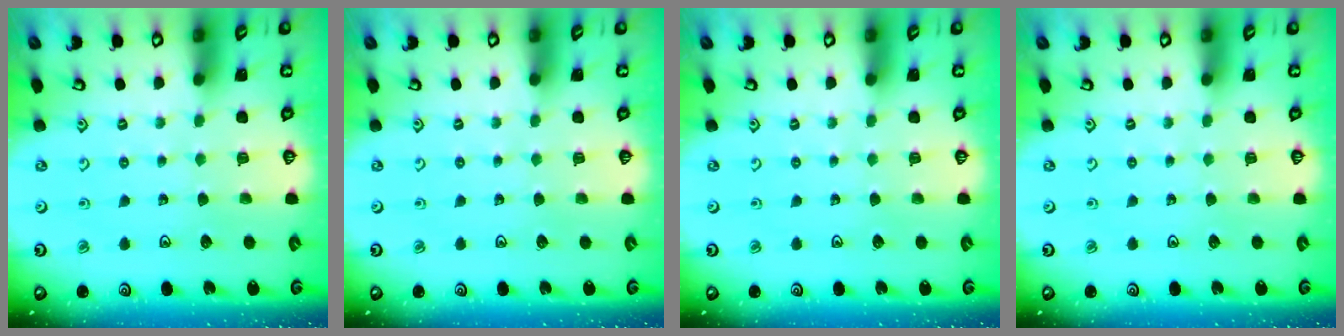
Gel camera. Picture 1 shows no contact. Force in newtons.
{"total": 0.0}
{"total": 0.0}
{"total": 0.0}